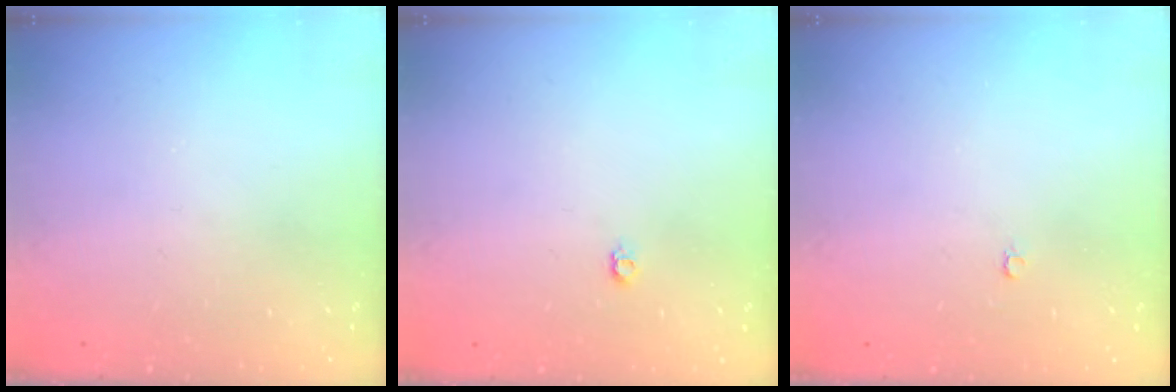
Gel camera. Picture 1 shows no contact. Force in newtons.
{"total": 3.7, "press": 3.7, "slide": 0.4}
{"total": 2.0, "press": 2.0, "slide": 0.4}